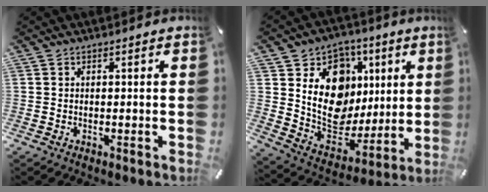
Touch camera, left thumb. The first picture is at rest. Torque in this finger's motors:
{"motor_torque": [0.71, 0.70, 1.41, -1.34, 0.51]}